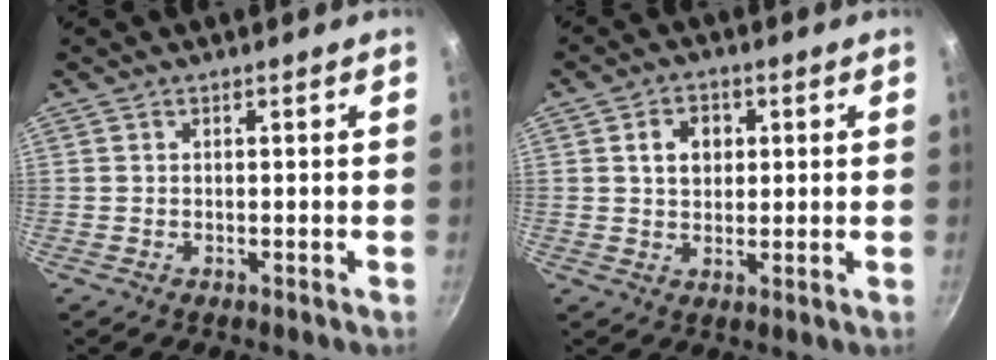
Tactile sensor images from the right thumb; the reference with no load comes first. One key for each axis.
{"total": 5.7, "fx": 1.4, "fy": 4.4, "fz": 3.3, "tx": -0.032, "ty": 0.004, "tz": 0.021}